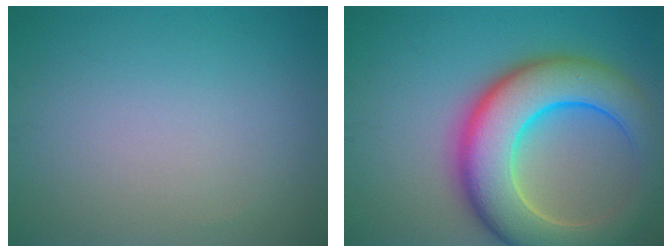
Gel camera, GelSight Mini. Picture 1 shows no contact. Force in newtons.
{"total": 11.7, "press": 11.7, "slide": 0.4}